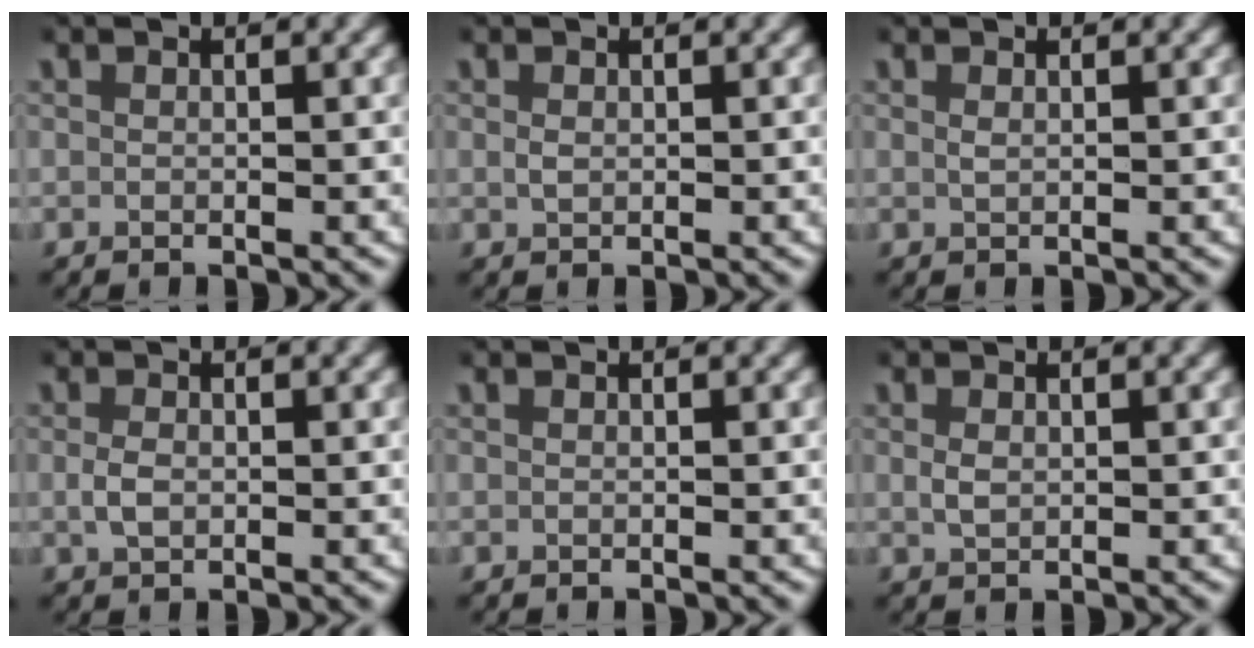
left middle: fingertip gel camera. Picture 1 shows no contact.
{"total": 0.8, "force": [0.1, 0.5, 0.5], "torque": [-0.015, -0.003, 0.007]}
{"total": 0.5, "force": [0.2, 0.1, 0.4], "torque": [-0.012, -0.003, 0.009]}
{"total": 1.5, "force": [-0.1, 0.9, 1.1], "torque": [-0.028, -0.002, 0.001]}
{"total": 0.0}
{"total": 1.2, "force": [0.2, 0.8, 0.9], "torque": [-0.021, -0.005, 0.010]}